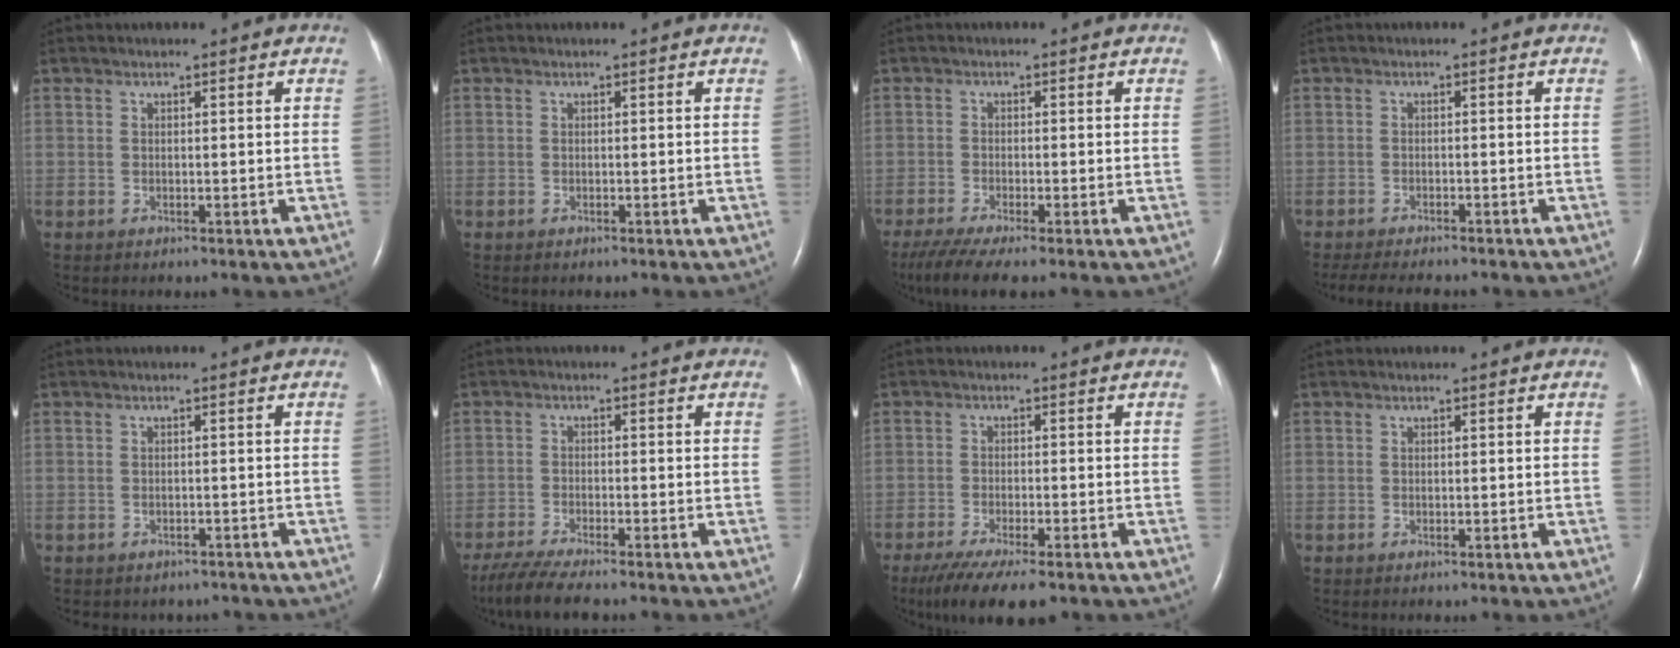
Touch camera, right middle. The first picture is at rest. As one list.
[{"total": 0.0}, {"total": 6.6, "force": [-5.1, 0.4, 4.2], "torque": [-0.078, -0.019, -0.089]}, {"total": 9.0, "force": [-7.9, 1.8, 4.0], "torque": [-0.062, -0.012, -0.112]}, {"total": 3.5, "force": [-3.0, 1.8, 0.3], "torque": [-0.010, 0.010, -0.034]}, {"total": 6.6, "force": [-5.5, 0.0, 3.6], "torque": [-0.069, -0.023, -0.098]}, {"total": 10.6, "force": [-7.8, 2.1, 6.9], "torque": [-0.110, -0.022, -0.120]}, {"total": 0.0}]